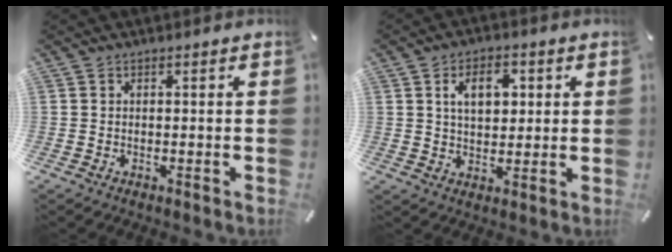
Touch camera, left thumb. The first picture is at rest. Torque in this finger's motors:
{"motor_torque": [0.42, 0.35, 0.89, -0.73, 0.34]}